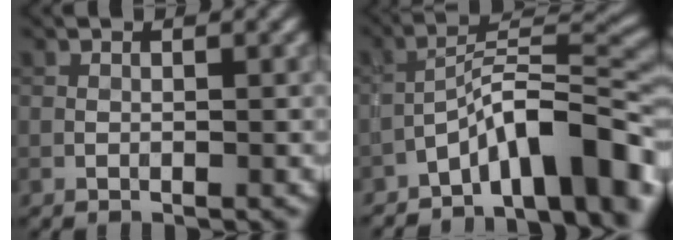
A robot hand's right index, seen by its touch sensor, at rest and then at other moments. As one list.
[{"total": 9.8, "force": [-6.2, 2.7, 7.0], "torque": [-0.096, 0.022, -0.110]}]